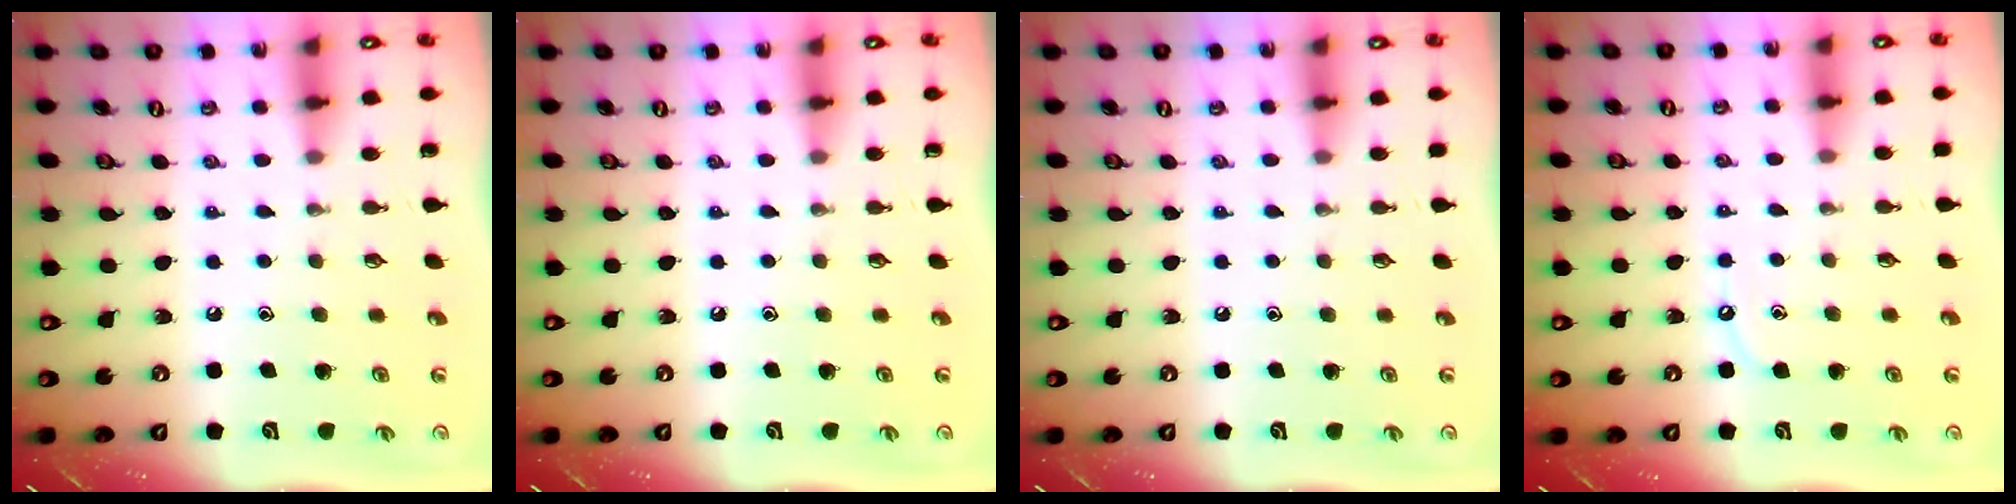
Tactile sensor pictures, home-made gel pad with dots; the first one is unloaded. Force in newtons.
{"total": 0.0}
{"total": 2.8, "press": 2.7, "slide": 0.4}
{"total": 5.0, "press": 4.9, "slide": 0.7}